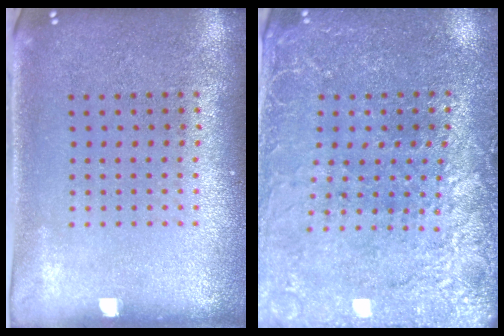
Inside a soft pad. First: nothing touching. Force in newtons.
{"total": 2.7, "press": 2.7, "slide": 0.3}